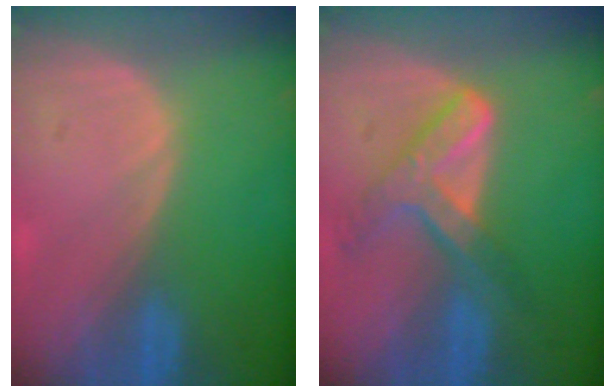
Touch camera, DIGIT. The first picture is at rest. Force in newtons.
{"total": 7.4, "press": 6.2, "slide": 4.0}